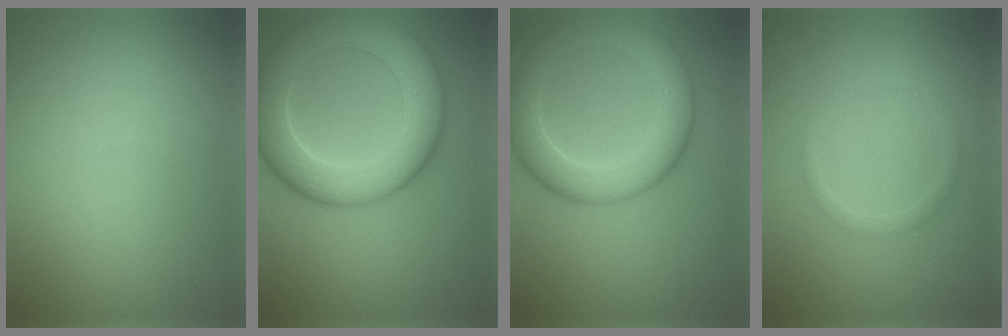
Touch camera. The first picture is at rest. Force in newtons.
{"total": 9.2, "press": 9.1, "slide": 0.3}
{"total": 6.6, "press": 6.6, "slide": 0.3}
{"total": 1.0, "press": 1.0, "slide": 0.1}